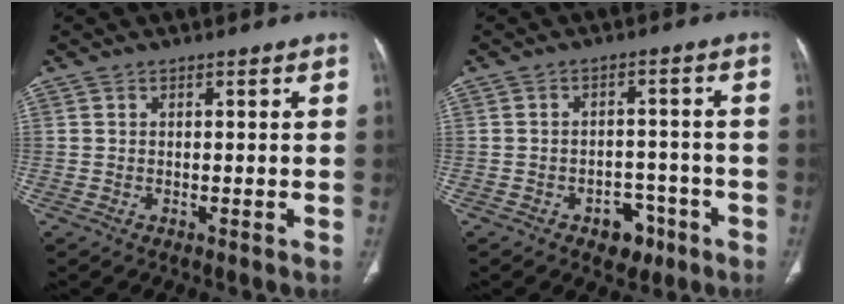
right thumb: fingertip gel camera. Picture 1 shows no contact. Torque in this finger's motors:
{"motor_torque": [1.08, 0.15, 0.22, -0.56, -0.03]}